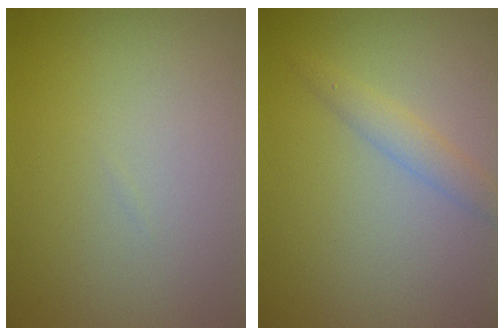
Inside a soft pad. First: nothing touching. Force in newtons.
{"total": 1.9, "press": 1.9, "slide": 0.0}